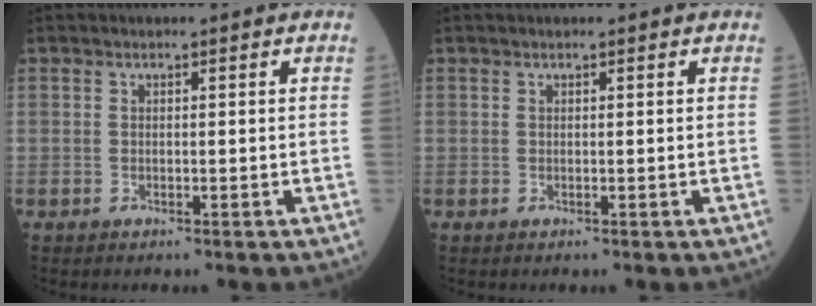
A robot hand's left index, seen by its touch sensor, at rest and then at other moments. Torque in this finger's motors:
{"motor_torque": [-0.20, 0.21, -0.01, 0.00]}